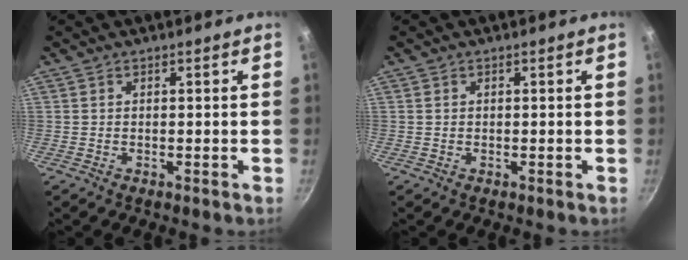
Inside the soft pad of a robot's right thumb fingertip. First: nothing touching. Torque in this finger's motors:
{"motor_torque": [-0.16, -0.05, -0.15, 0.05, 0.00]}